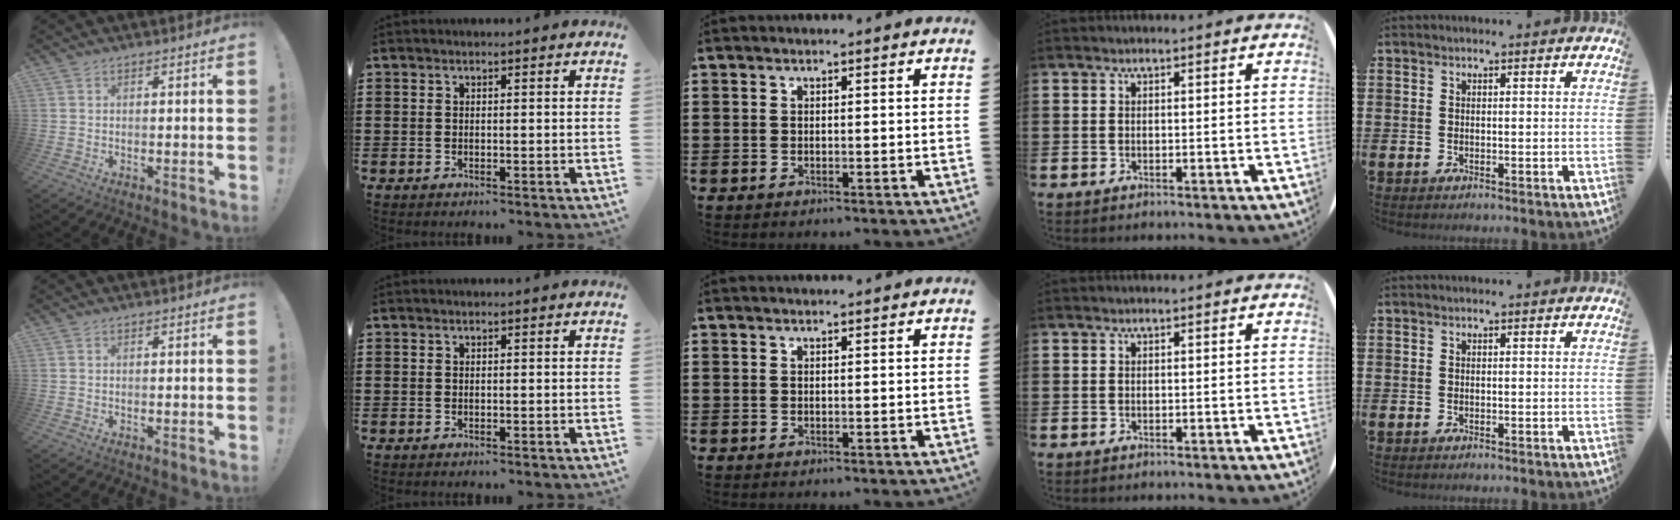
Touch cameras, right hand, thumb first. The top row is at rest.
{"middle": {"total": 0.5, "force": [0.4, -0.3, 0.1], "torque": [-0.004, -0.004, 0.009]}}